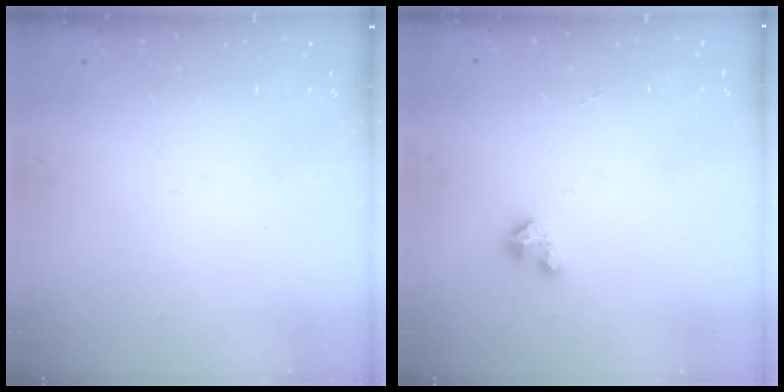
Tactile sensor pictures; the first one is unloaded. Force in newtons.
{"total": 1.5, "press": 1.5, "slide": 0.2}